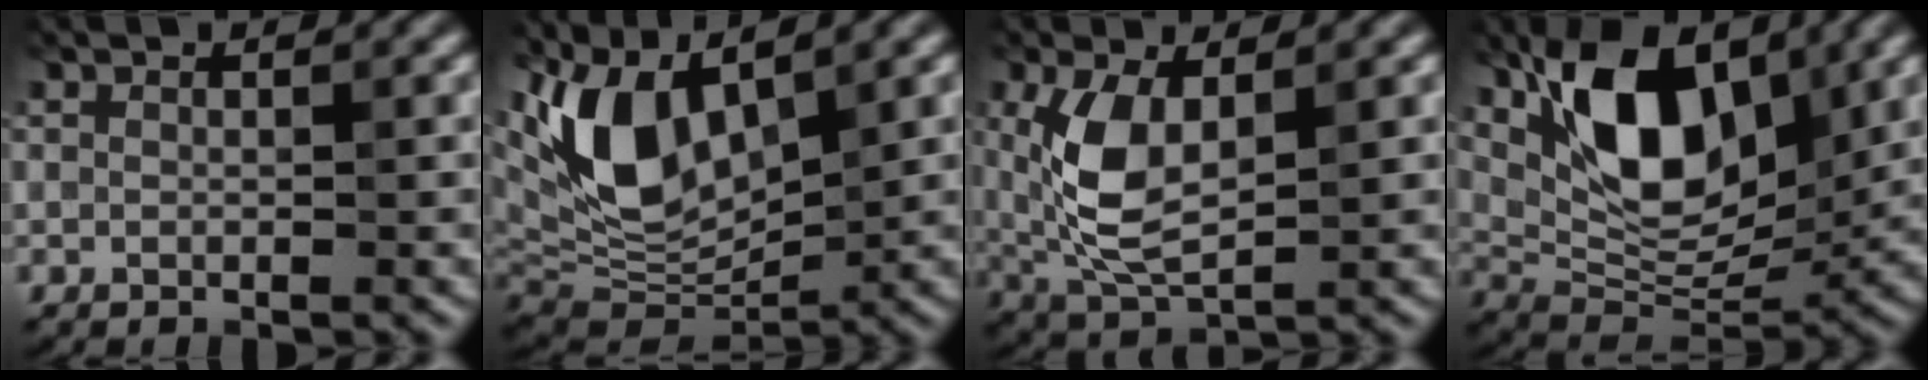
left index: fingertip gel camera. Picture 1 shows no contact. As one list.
[{"total": 11.1, "force": [3.9, 5.7, 8.7], "torque": [-0.188, 0.007, 0.065]}, {"total": 6.5, "force": [1.1, 3.3, 5.5], "torque": [-0.131, -0.004, 0.028]}, {"total": 10.5, "force": [4.0, 5.5, 8.0], "torque": [-0.140, -0.008, 0.072]}]